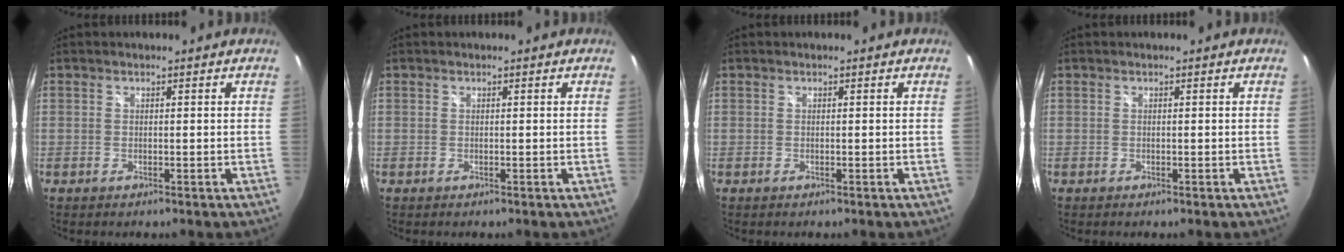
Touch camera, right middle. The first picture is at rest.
{"total": 0.0}
{"total": 0.0}
{"total": 0.0}